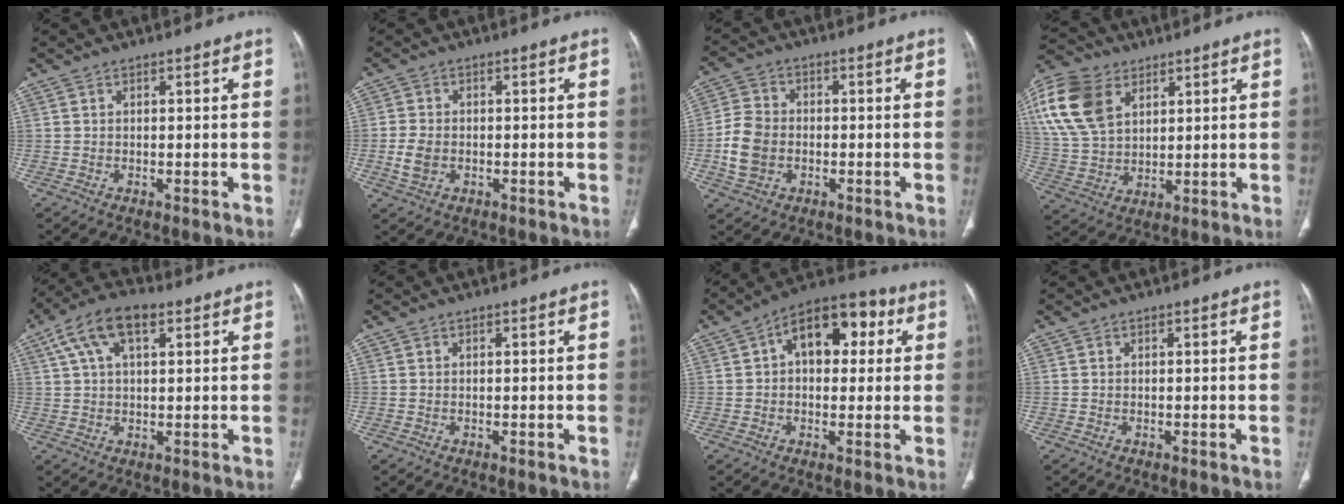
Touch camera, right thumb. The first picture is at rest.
{"total": 4.2, "force": [-1.0, 3.1, 2.7], "torque": [-0.057, 0.006, -0.015]}
{"total": 8.3, "force": [-1.8, 6.5, 4.8], "torque": [-0.094, 0.015, -0.035]}
{"total": 17.5, "force": [7.1, 11.6, 11.0], "torque": [-0.230, -0.010, 0.141]}
{"total": 10.0, "force": [4.3, 4.8, 7.6], "torque": [-0.148, 0.020, 0.075]}
{"total": 0.0}
{"total": 13.3, "force": [3.3, 8.1, 10.0], "torque": [-0.111, 0.029, 0.042]}
{"total": 0.0}